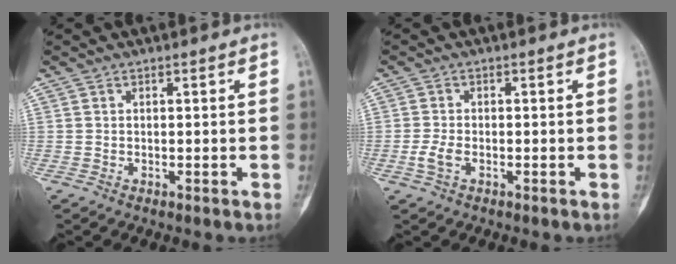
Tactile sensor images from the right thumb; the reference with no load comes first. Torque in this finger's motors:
{"motor_torque": [0.03, 0.19, 0.20, -0.29, 0.10]}